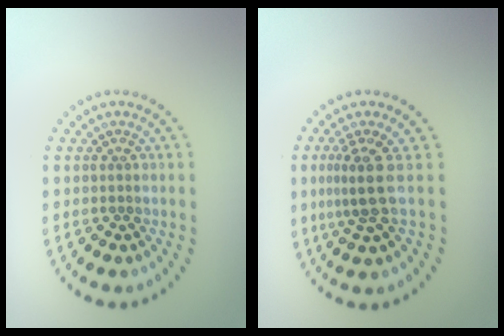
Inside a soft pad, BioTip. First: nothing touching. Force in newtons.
{"total": 2.8, "press": 2.0, "slide": 2.0}